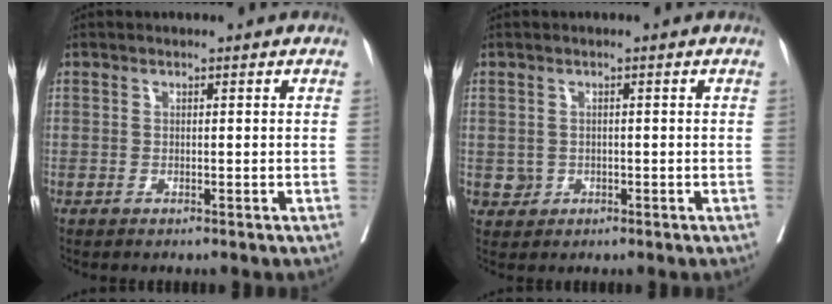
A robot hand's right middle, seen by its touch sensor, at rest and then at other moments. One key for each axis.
{"total": 1.7, "fx": -0.3, "fy": 1.6, "fz": 0.3, "tx": -0.001, "ty": 0.005, "tz": 0.000}